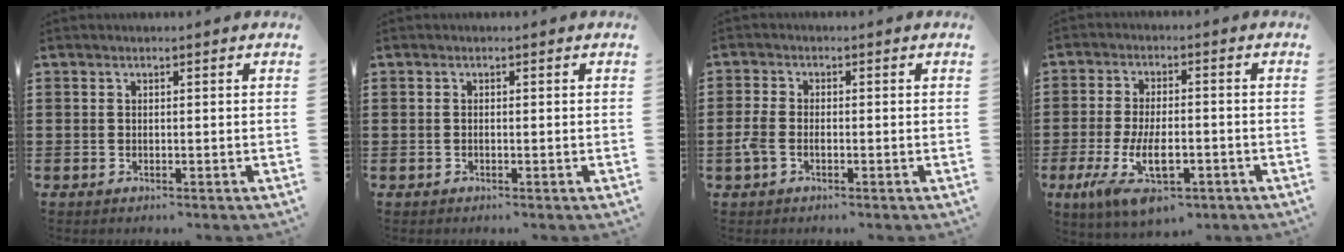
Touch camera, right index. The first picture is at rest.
{"total": 0.0}
{"total": 2.7, "force": [-1.0, 1.5, 2.0], "torque": [-0.060, -0.006, -0.026]}
{"total": 9.7, "force": [-4.2, 3.9, 7.8], "torque": [-0.166, -0.004, -0.074]}